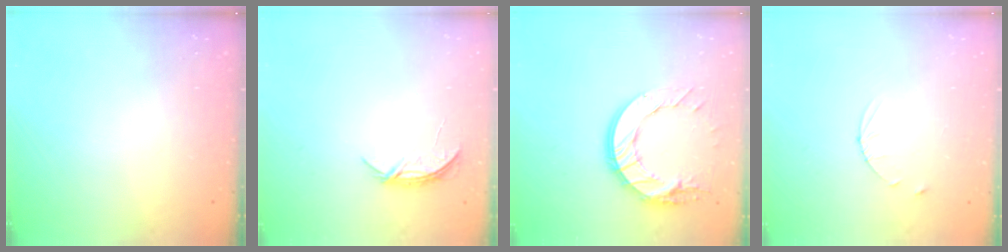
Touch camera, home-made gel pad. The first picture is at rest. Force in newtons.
{"total": 4.4, "press": 4.3, "slide": 0.5}
{"total": 15.4, "press": 15.3, "slide": 1.5}
{"total": 3.0, "press": 2.9, "slide": 0.4}